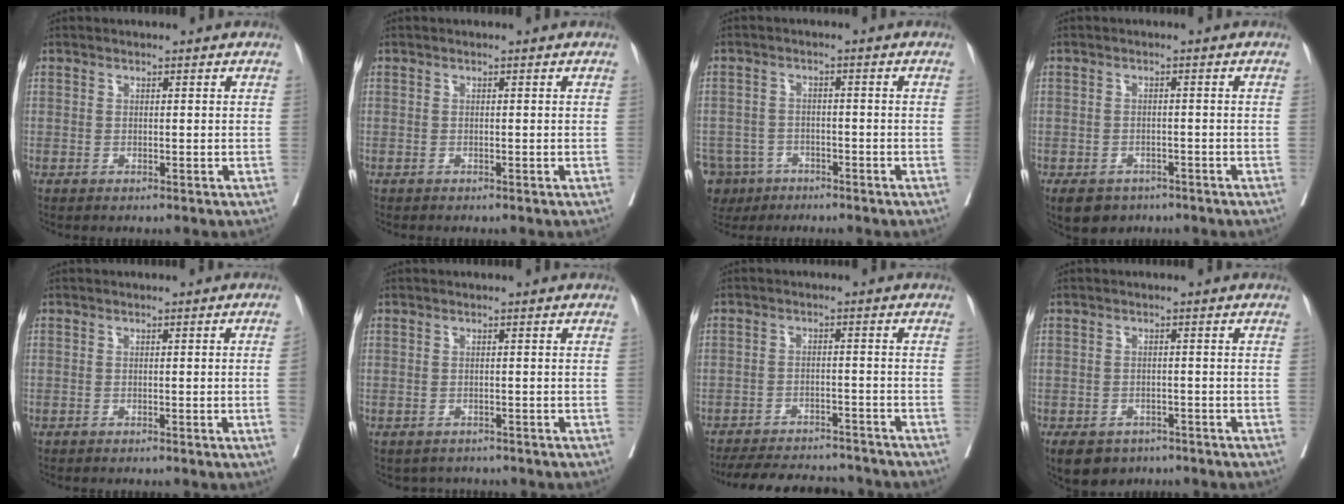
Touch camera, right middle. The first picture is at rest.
{"total": 0.0}
{"total": 9.7, "force": [-6.3, 7.2, 2.1], "torque": [-0.066, -0.004, -0.100]}
{"total": 6.0, "force": [-4.3, 3.8, 1.7], "torque": [-0.024, 0.001, -0.062]}
{"total": 1.8, "force": [-0.4, -0.5, 1.6], "torque": [-0.022, 0.001, -0.006]}
{"total": 2.4, "force": [-2.0, 1.3, 0.0], "torque": [-0.002, 0.002, -0.029]}
{"total": 13.9, "force": [-12.6, 4.3, 4.1], "torque": [-0.073, 0.006, -0.169]}
{"total": 9.1, "force": [-5.8, 6.3, 3.1], "torque": [-0.074, -0.010, -0.078]}